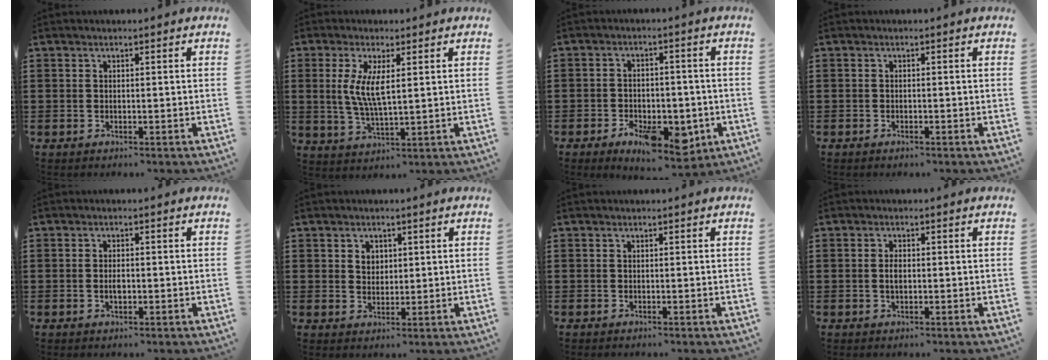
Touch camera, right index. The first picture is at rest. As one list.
[{"total": 5.8, "force": [1.1, 1.7, 5.5], "torque": [-0.115, 0.001, 0.016]}, {"total": 8.7, "force": [-3.8, 4.9, 6.1], "torque": [-0.075, 0.005, -0.062]}, {"total": 0.6, "force": [-0.5, 0.0, 0.2], "torque": [-0.006, -0.005, -0.009]}, {"total": 1.9, "force": [-0.3, 0.9, 1.6], "torque": [-0.031, 0.001, -0.006]}, {"total": 2.2, "force": [1.0, 1.8, 0.7], "torque": [-0.019, 0.009, 0.018]}, {"total": 0.0}, {"total": 2.0, "force": [-0.1, 0.9, 1.7], "torque": [-0.034, 0.003, -0.003]}]